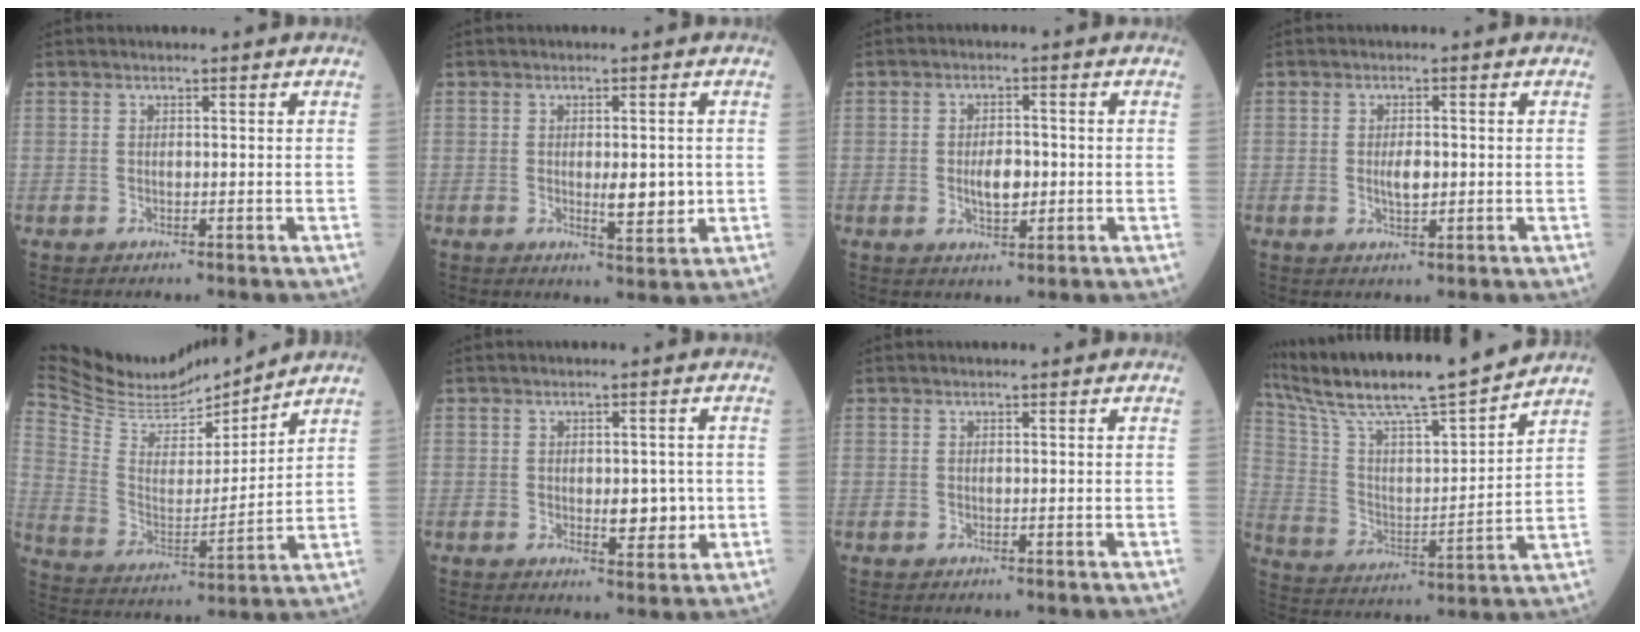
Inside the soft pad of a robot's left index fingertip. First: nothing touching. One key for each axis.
{"total": 4.0, "fx": -0.3, "fy": 1.3, "fz": 3.8, "tx": -0.056, "ty": -0.009, "tz": -0.001}
{"total": 3.7, "fx": -0.7, "fy": 1.7, "fz": 3.2, "tx": -0.054, "ty": -0.003, "tz": -0.010}
{"total": 2.2, "fx": -0.3, "fy": 0.8, "fz": 2.0, "tx": -0.036, "ty": -0.004, "tz": -0.004}
{"total": 18.2, "fx": 17.1, "fy": 3.0, "fz": 5.5, "tx": -0.113, "ty": -0.008, "tz": 0.297}
{"total": 4.2, "fx": -0.5, "fy": 2.0, "fz": 3.7, "tx": -0.045, "ty": -0.007, "tz": -0.002}
{"total": 0.0}
{"total": 20.1, "fx": 17.4, "fy": 0.5, "fz": 10.0, "tx": -0.185, "ty": 0.009, "tz": 0.299}